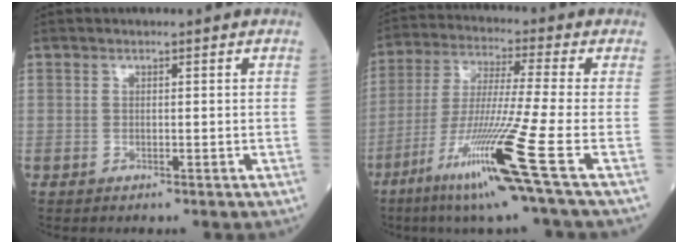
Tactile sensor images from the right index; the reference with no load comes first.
{"total": 15.5, "force": [-7.2, -2.5, 13.5], "torque": [-0.275, -0.040, -0.136]}